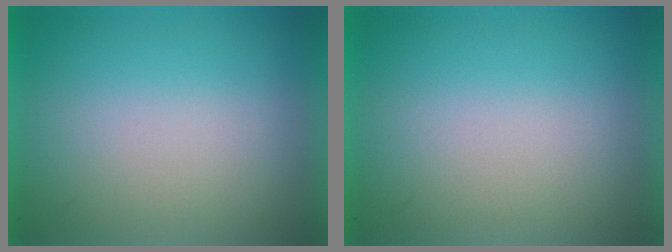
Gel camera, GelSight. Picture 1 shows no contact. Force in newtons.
{"total": 0.0}